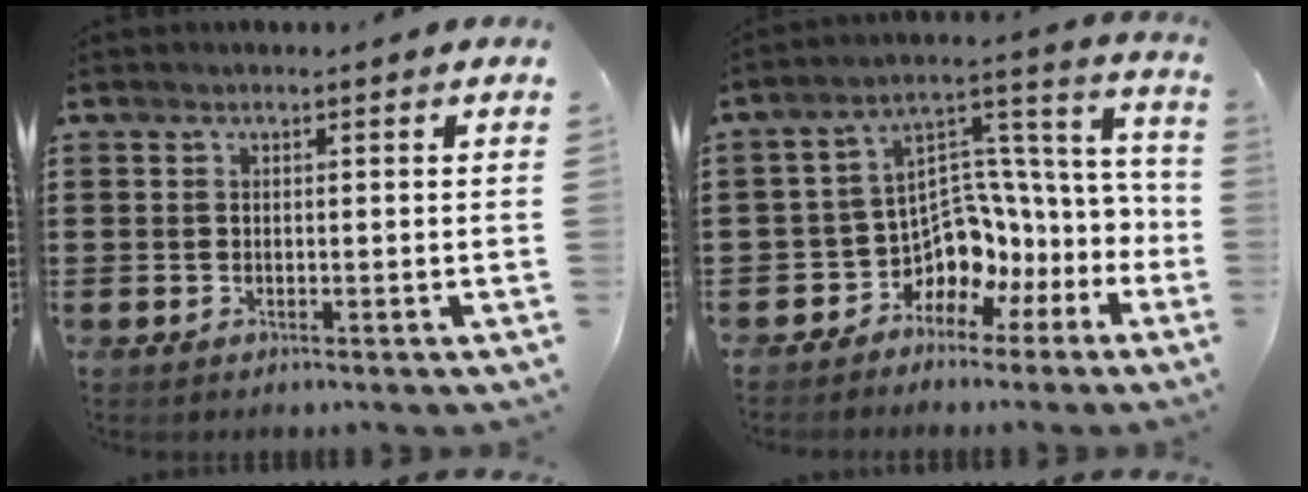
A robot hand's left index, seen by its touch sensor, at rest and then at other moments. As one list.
[{"total": 6.8, "force": [-3.0, 5.5, 2.7], "torque": [-0.073, -0.034, -0.054]}]